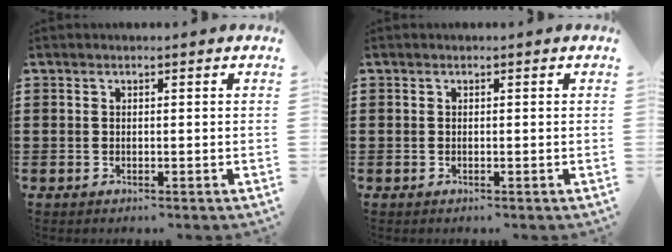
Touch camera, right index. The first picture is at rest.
{"total": 0.0}